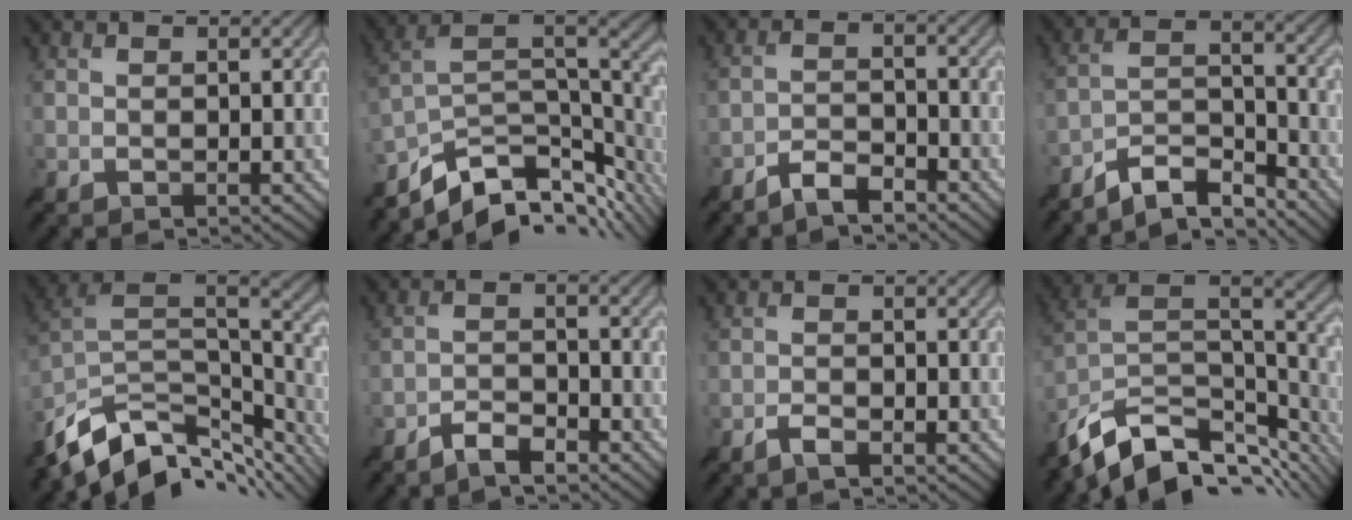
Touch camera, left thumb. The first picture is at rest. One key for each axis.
{"total": 12.3, "fx": -7.0, "fy": 5.8, "fz": 8.4, "tx": -0.188, "ty": -0.016, "tz": -0.110}
{"total": 4.1, "fx": -3.4, "fy": 0.9, "fz": 2.0, "tx": -0.044, "ty": 0.003, "tz": -0.072}
{"total": 7.7, "fx": -6.6, "fy": 1.8, "fz": 3.3, "tx": -0.064, "ty": 0.005, "tz": -0.131}
{"total": 13.5, "fx": -8.1, "fy": 6.6, "fz": 8.4, "tx": -0.211, "ty": -0.015, "tz": -0.132}
{"total": 3.5, "fx": -3.0, "fy": 0.8, "fz": 1.7, "tx": -0.036, "ty": 0.002, "tz": -0.062}
{"total": 1.6, "fx": -1.2, "fy": 0.4, "fz": 1.0, "tx": -0.023, "ty": 0.002, "tz": -0.026}
{"total": 14.0, "fx": -8.8, "fy": 6.6, "fz": 8.6, "tx": -0.213, "ty": -0.013, "tz": -0.143}